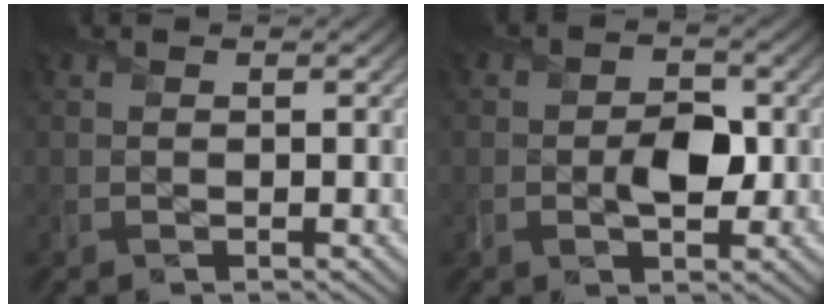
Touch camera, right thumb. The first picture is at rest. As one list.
[{"total": 4.1, "force": [-0.8, 2.5, 3.2], "torque": [-0.051, -0.005, -0.016]}]